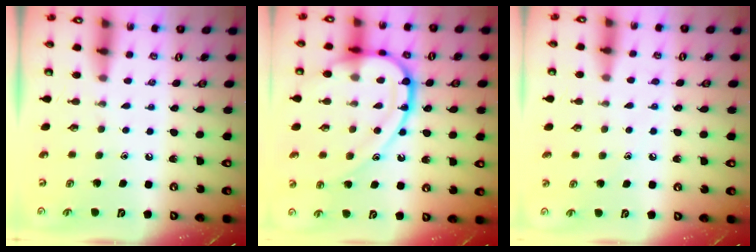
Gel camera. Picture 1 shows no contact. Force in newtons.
{"total": 19.8, "press": 19.7, "slide": 2.0}
{"total": 4.5, "press": 4.4, "slide": 0.7}